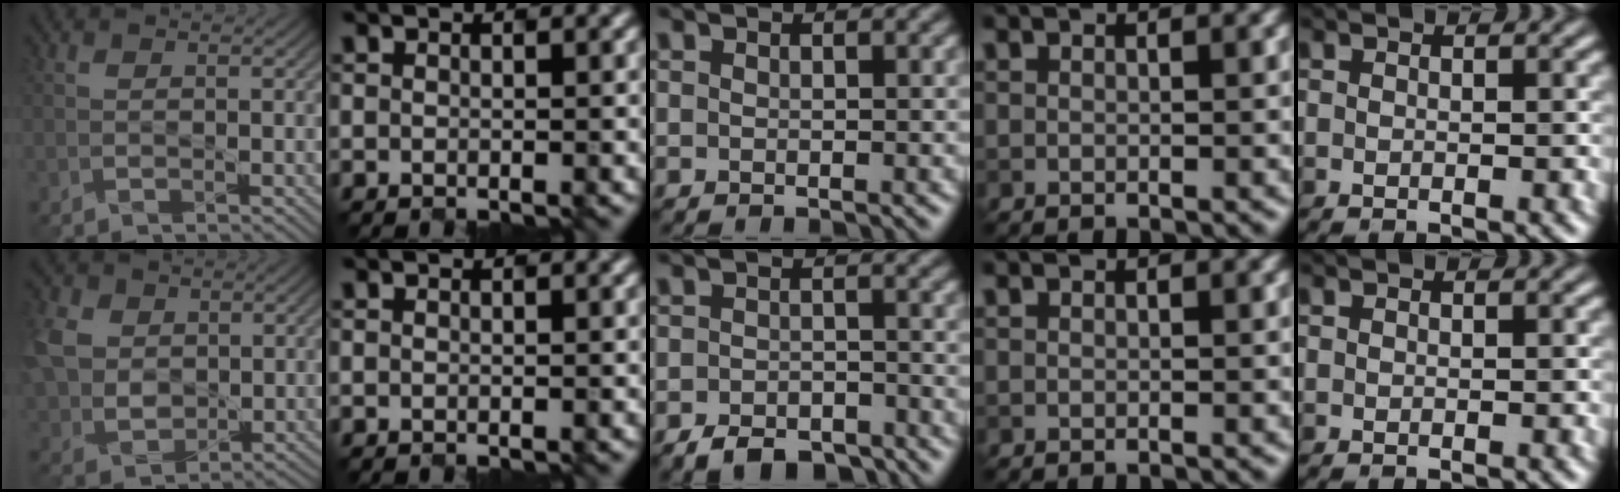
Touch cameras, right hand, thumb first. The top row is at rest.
{"thumb": {"total": 7.6, "force": [1.8, 6.0, 4.3], "torque": [-0.133, 0.011, 0.033]}, "middle": {"total": 4.2, "force": [-3.5, 1.8, 1.6], "torque": [-0.019, -0.005, -0.058]}}